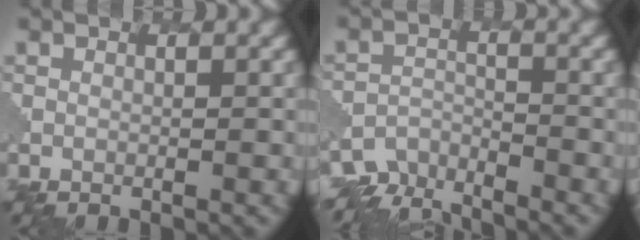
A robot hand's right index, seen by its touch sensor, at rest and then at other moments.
{"total": 4.3, "force": [-4.2, 0.6, -0.2], "torque": [-0.002, -0.011, -0.078]}